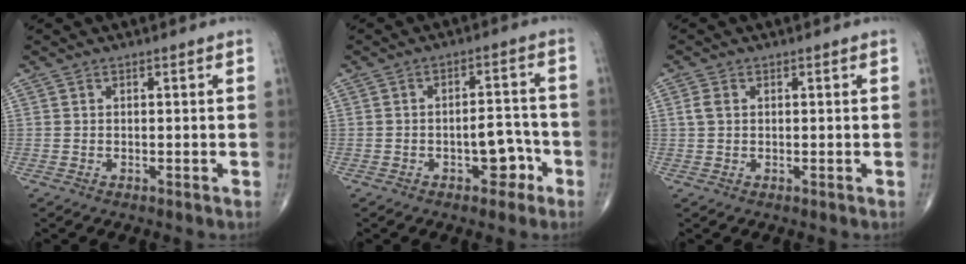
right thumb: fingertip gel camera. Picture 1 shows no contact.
{"total": 6.0, "force": [-2.8, 3.3, 4.1], "torque": [-0.035, 0.035, -0.040]}
{"total": 1.9, "force": [0.4, 1.3, 1.3], "torque": [-0.032, 0.006, 0.009]}